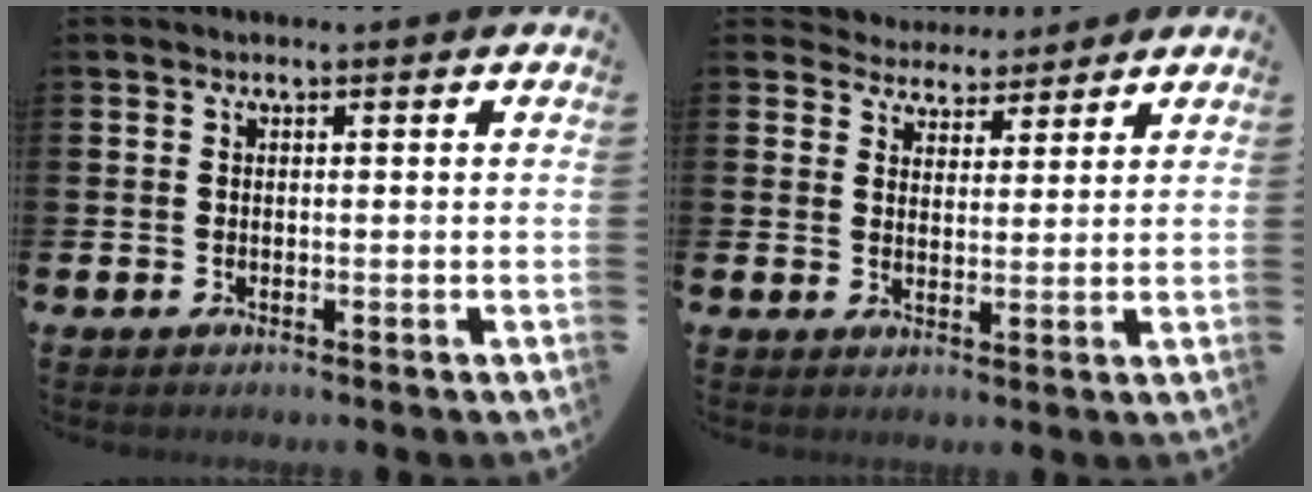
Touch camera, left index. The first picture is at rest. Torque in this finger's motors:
{"motor_torque": [0.18, -0.35, -0.29, -0.02]}